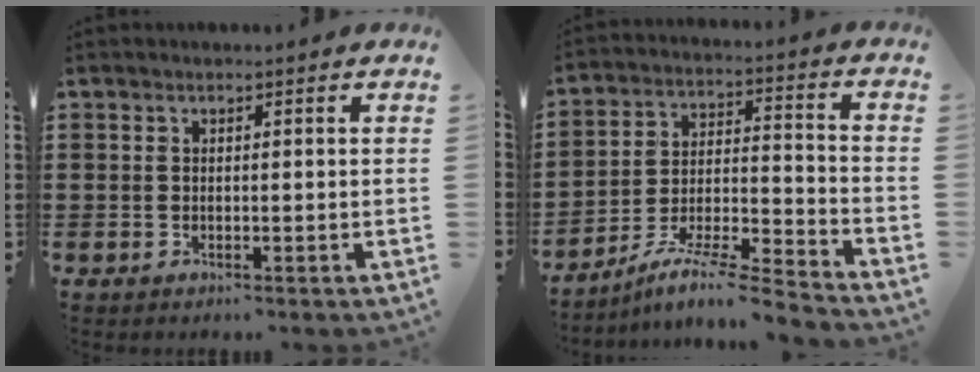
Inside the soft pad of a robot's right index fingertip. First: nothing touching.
{"total": 7.7, "force": [-6.8, -0.5, 3.6], "torque": [-0.062, -0.007, -0.134]}